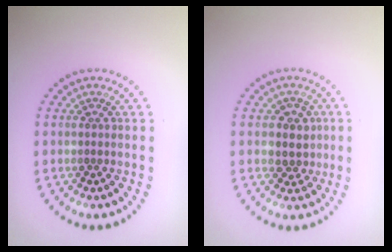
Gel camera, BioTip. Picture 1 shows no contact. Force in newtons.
{"total": 2.6, "press": 2.3, "slide": 1.2}